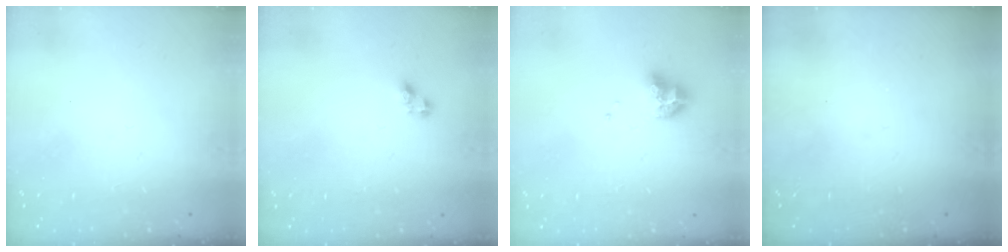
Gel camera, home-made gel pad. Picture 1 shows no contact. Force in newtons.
{"total": 4.0, "press": 4.0, "slide": 0.2}
{"total": 9.5, "press": 9.4, "slide": 1.1}
{"total": 0.0}